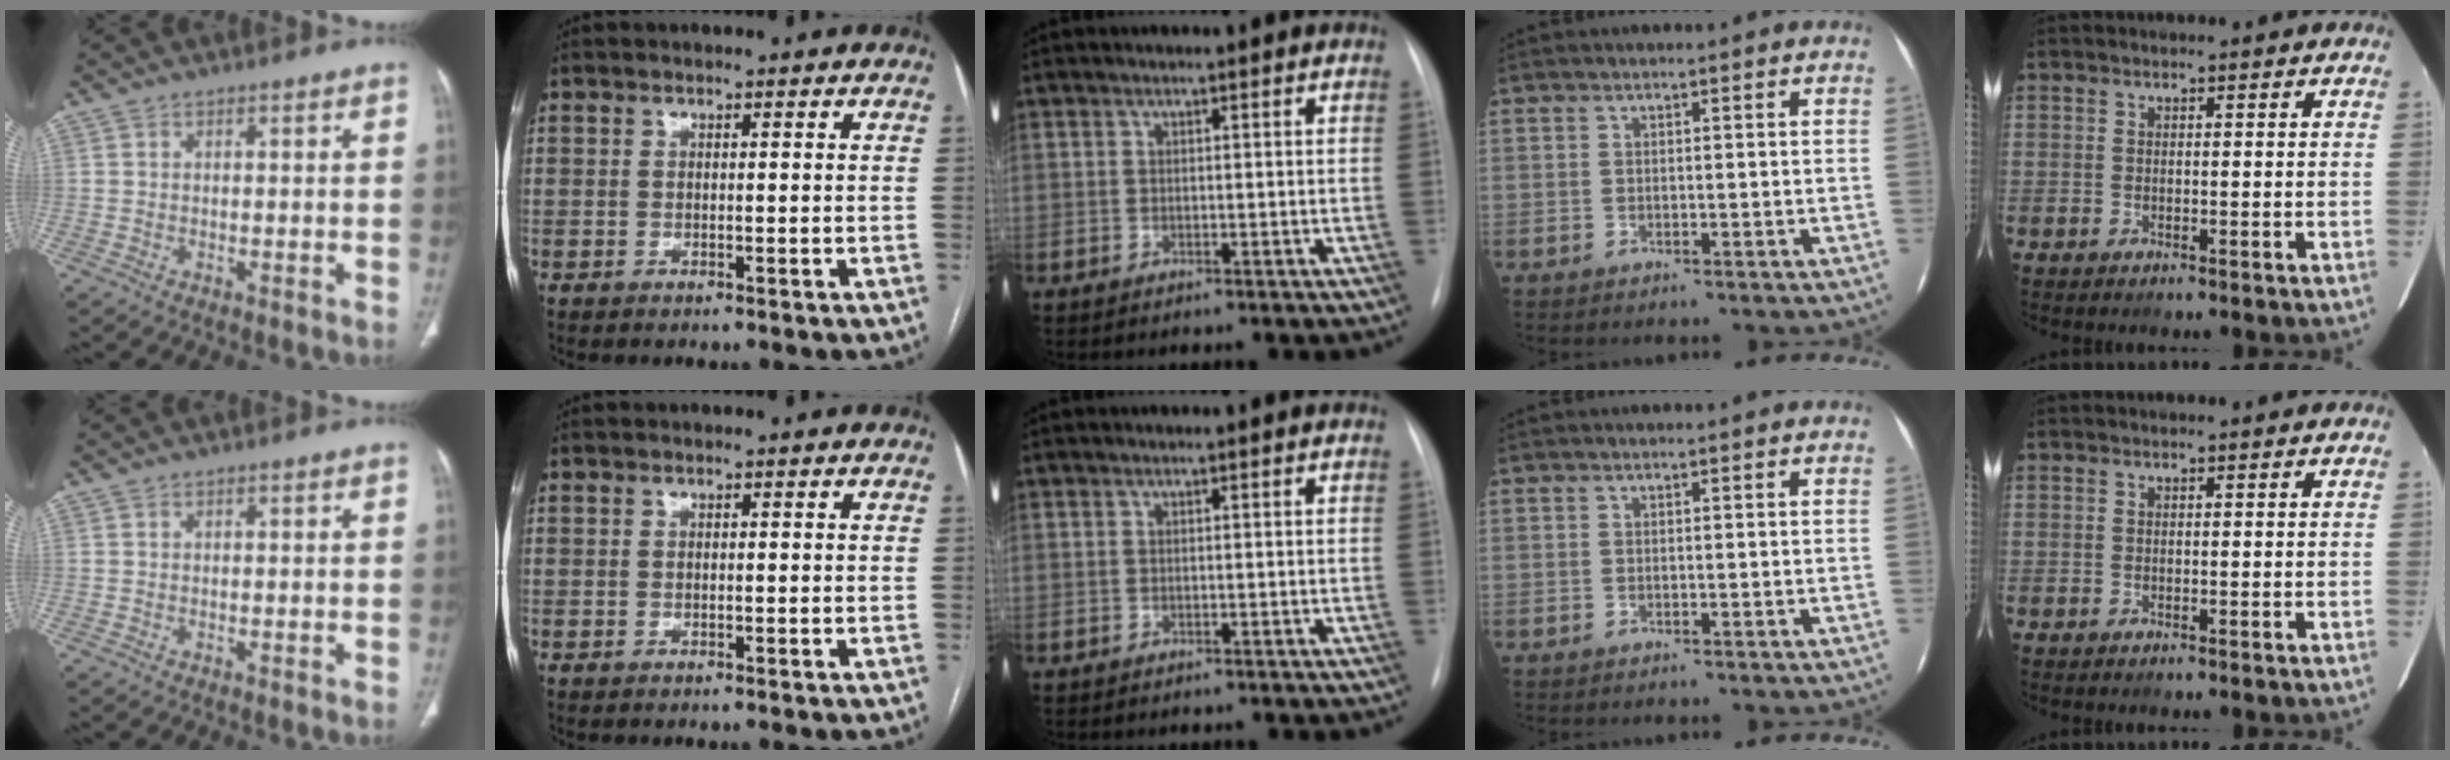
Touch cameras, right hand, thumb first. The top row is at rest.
{}